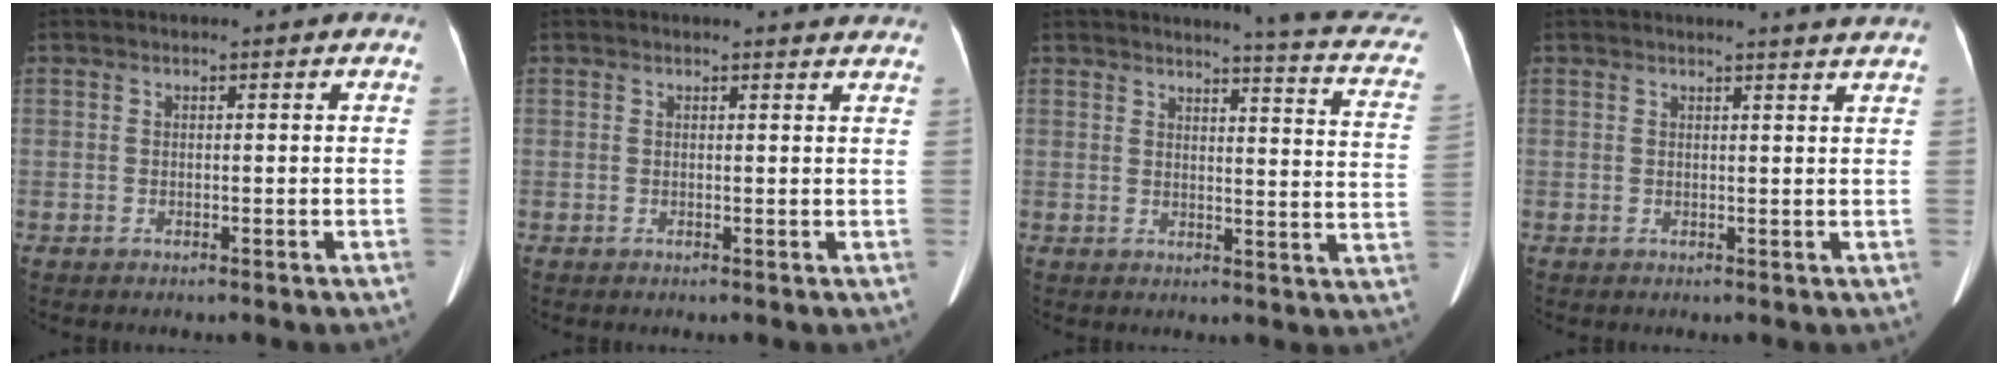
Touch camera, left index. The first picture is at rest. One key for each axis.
{"total": 3.2, "fx": 3.2, "fy": 0.3, "fz": 0.4, "tx": -0.009, "ty": -0.005, "tz": 0.020}
{"total": 12.0, "fx": 10.6, "fy": 0.5, "fz": 5.5, "tx": -0.062, "ty": -0.059, "tz": 0.090}
{"total": 4.5, "fx": 4.2, "fy": -0.8, "fz": 1.4, "tx": -0.019, "ty": -0.005, "tz": 0.032}